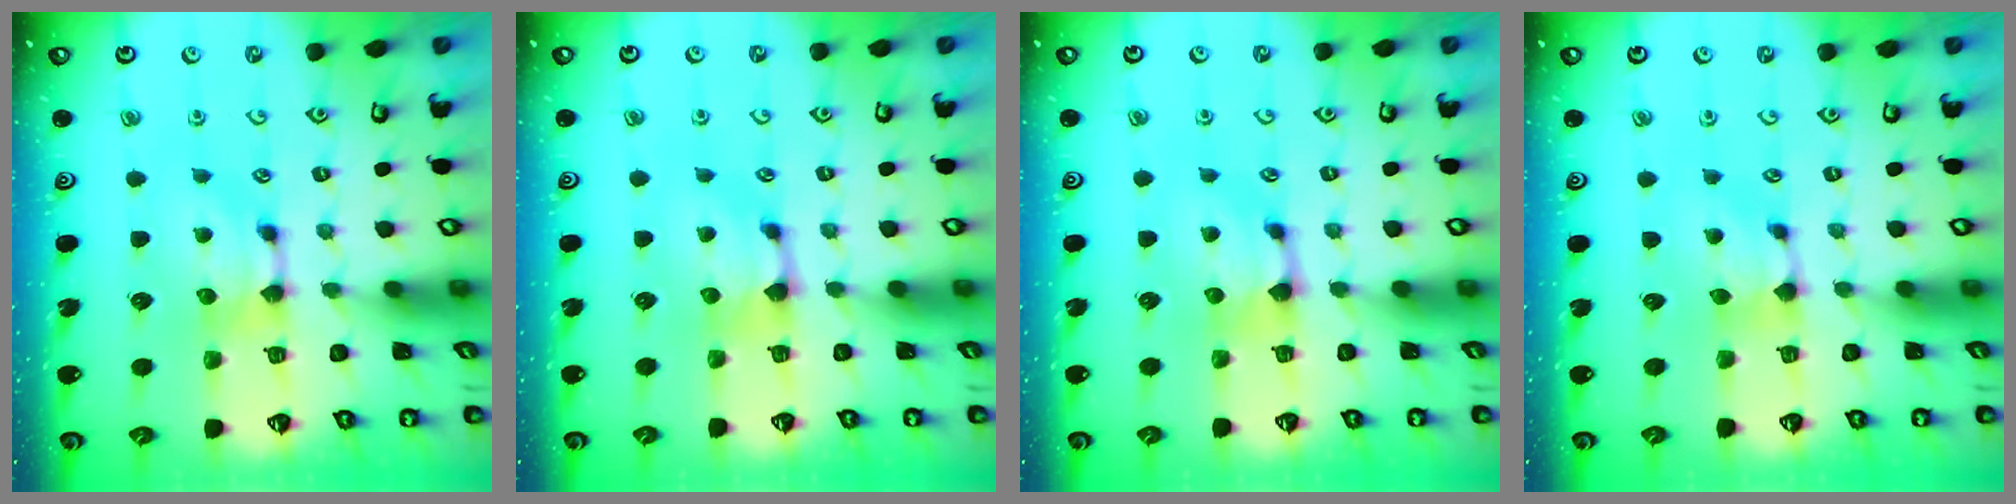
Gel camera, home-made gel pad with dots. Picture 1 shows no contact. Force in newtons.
{"total": 0.9, "press": 0.6, "slide": 0.7}
{"total": 0.9, "press": 0.6, "slide": 0.7}
{"total": 0.9, "press": 0.7, "slide": 0.6}